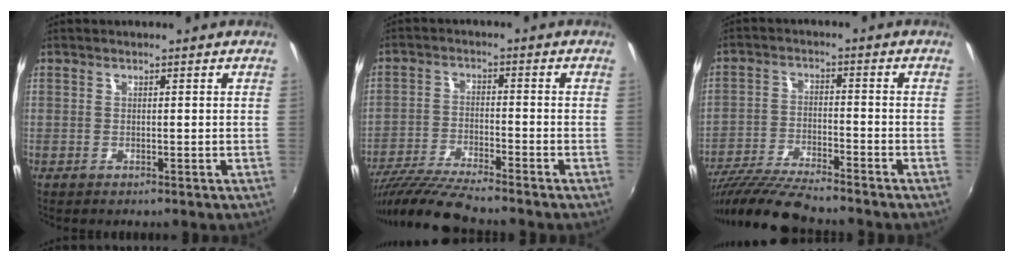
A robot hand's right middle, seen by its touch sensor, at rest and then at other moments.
{"total": 10.7, "force": [-9.6, 0.0, 4.7], "torque": [-0.112, -0.020, -0.183]}
{"total": 12.5, "force": [-11.1, 1.0, 5.6], "torque": [-0.130, -0.025, -0.206]}